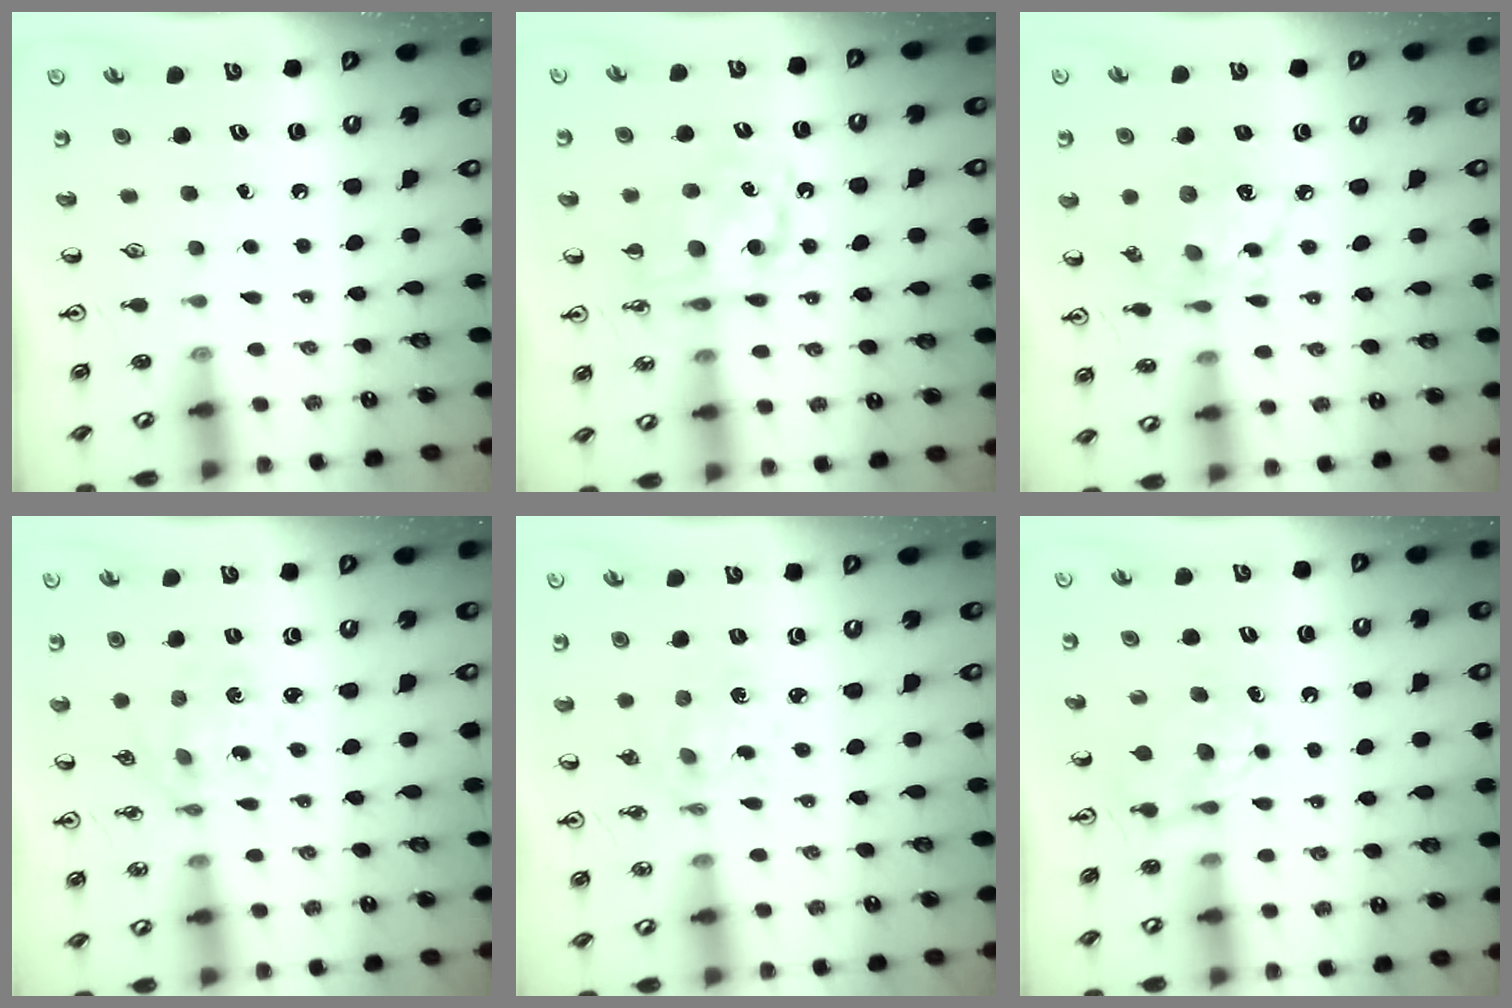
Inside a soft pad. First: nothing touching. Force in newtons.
{"total": 10.7, "press": 10.7, "slide": 0.4}
{"total": 11.3, "press": 11.3, "slide": 0.7}
{"total": 2.9, "press": 2.7, "slide": 1.0}
{"total": 1.8, "press": 1.7, "slide": 0.3}
{"total": 6.4, "press": 6.4, "slide": 0.3}